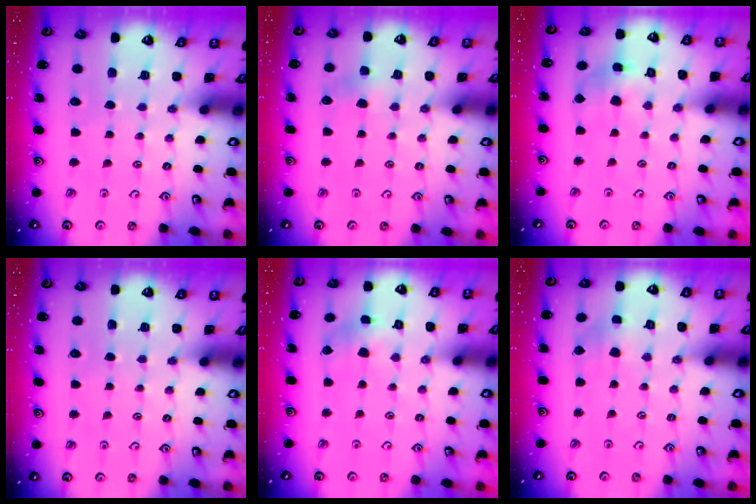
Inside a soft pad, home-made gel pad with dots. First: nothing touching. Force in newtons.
{"total": 2.4, "press": 2.4, "slide": 0.4}
{"total": 6.9, "press": 6.9, "slide": 0.7}
{"total": 0.0}
{"total": 3.5, "press": 3.5, "slide": 0.5}
{"total": 2.7, "press": 2.7, "slide": 0.4}